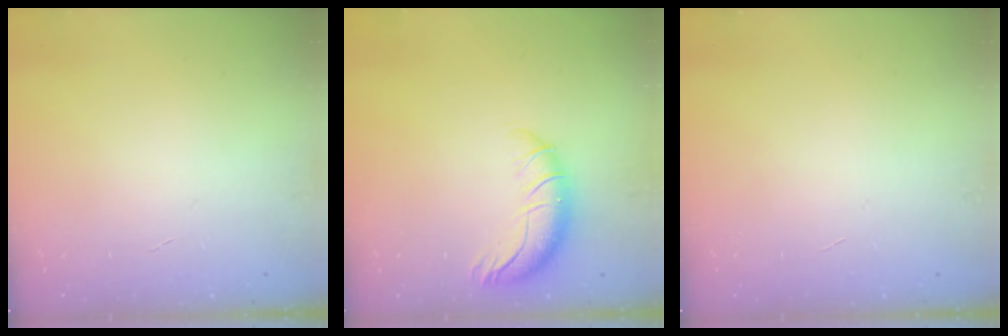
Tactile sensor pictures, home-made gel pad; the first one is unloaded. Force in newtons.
{"total": 10.3, "press": 9.9, "slide": 3.0}
{"total": 0.0}